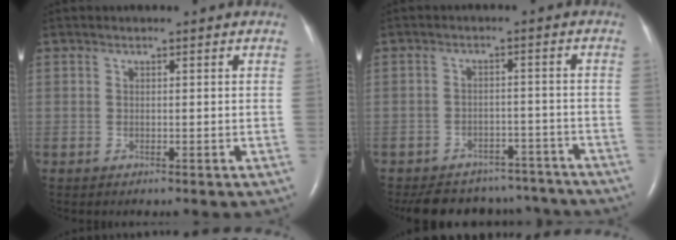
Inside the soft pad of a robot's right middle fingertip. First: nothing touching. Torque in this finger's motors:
{"motor_torque": [1.07, -1.07, 0.12, 0.02]}